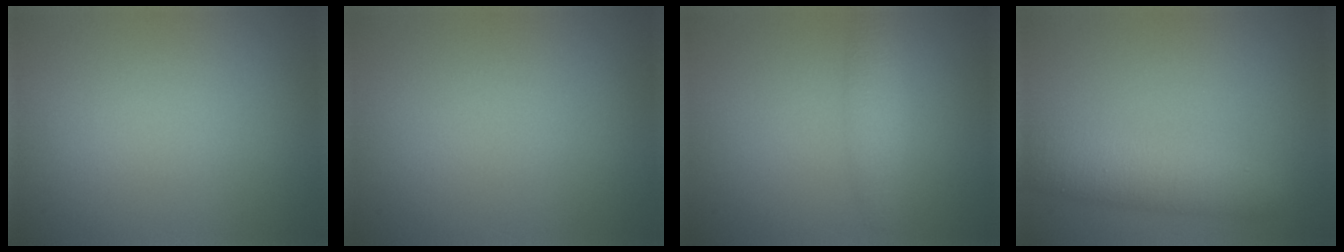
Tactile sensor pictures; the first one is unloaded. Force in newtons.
{"total": 0.0}
{"total": 1.9, "press": 1.9, "slide": 0.1}
{"total": 4.2, "press": 4.2, "slide": 0.2}